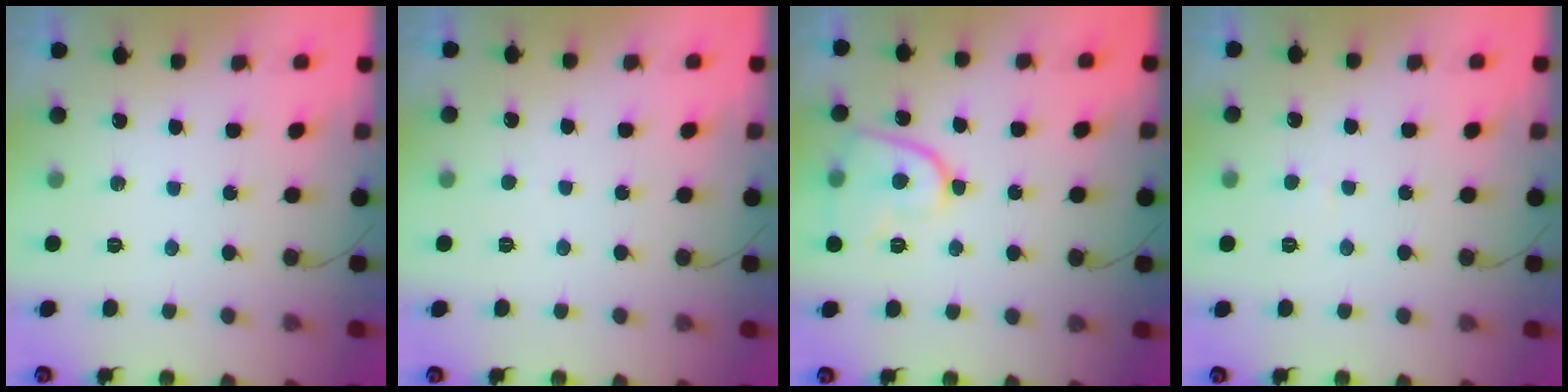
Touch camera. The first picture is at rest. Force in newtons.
{"total": 0.5, "press": 0.5, "slide": 0.1}
{"total": 9.6, "press": 9.6, "slide": 1.1}
{"total": 1.8, "press": 1.7, "slide": 0.1}